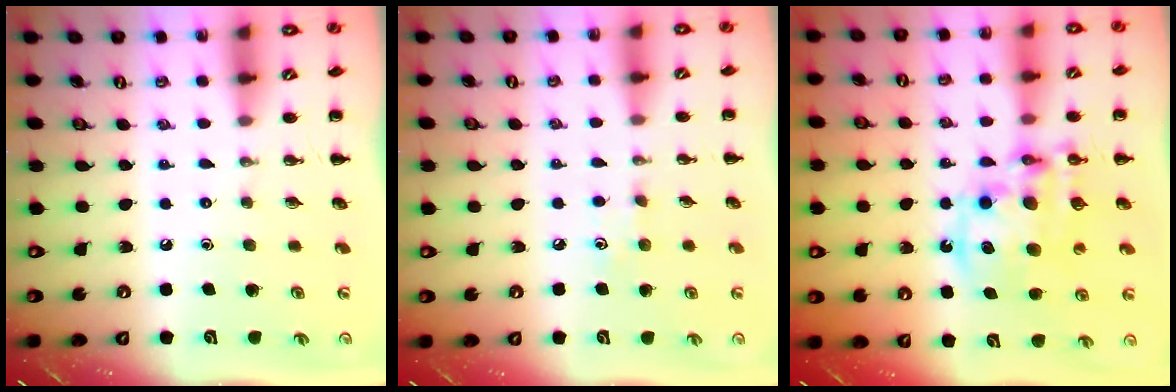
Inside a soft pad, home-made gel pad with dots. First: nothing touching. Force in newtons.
{"total": 5.9, "press": 5.7, "slide": 1.4}
{"total": 14.3, "press": 13.8, "slide": 3.4}